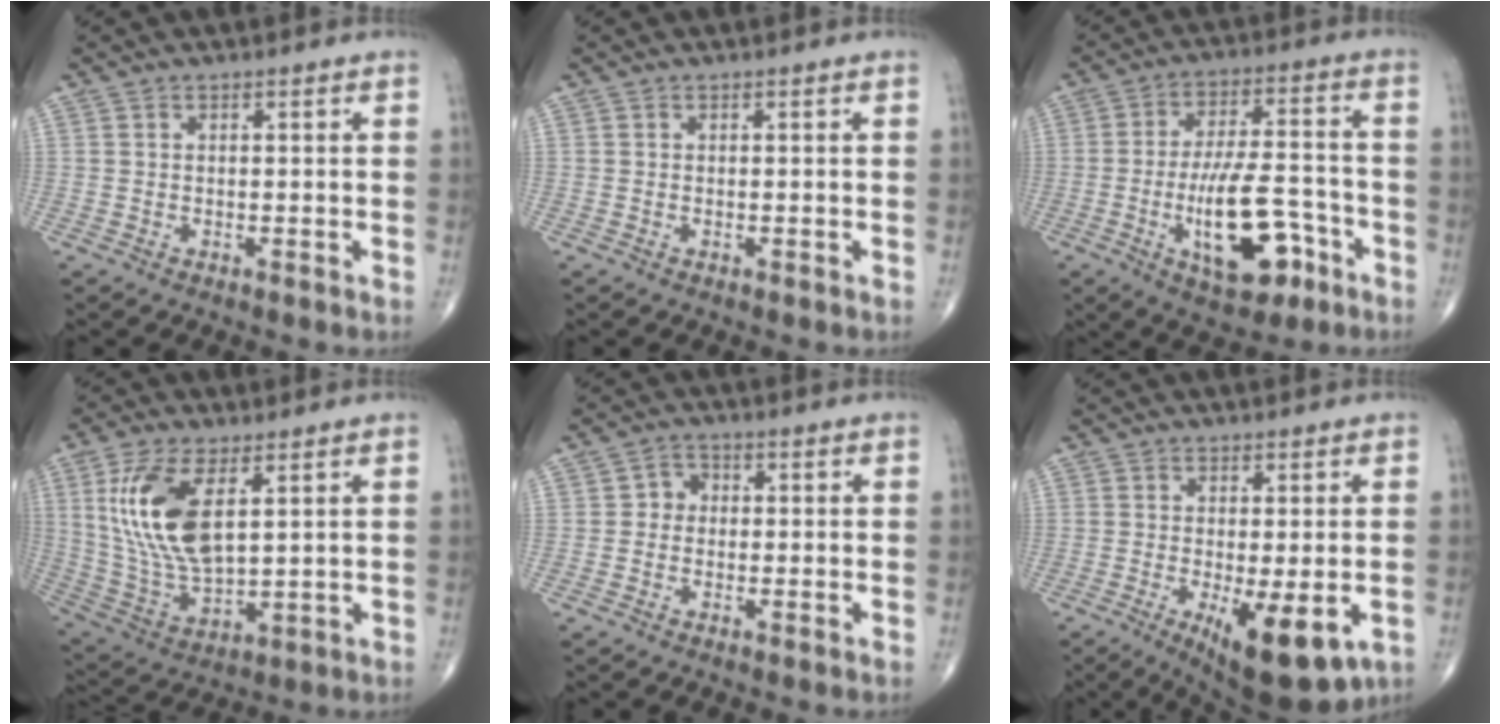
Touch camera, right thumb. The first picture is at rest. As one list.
[{"total": 0.0}, {"total": 15.7, "force": [-5.9, 6.7, 12.9], "torque": [-0.193, 0.030, -0.086]}, {"total": 15.4, "force": [4.7, 7.0, 12.9], "torque": [-0.261, -0.020, 0.103]}, {"total": 2.8, "force": [-0.2, 2.5, 1.3], "torque": [0.001, 0.009, -0.013]}, {"total": 11.8, "force": [-3.9, 4.0, 10.4], "torque": [-0.148, -0.021, -0.047]}]